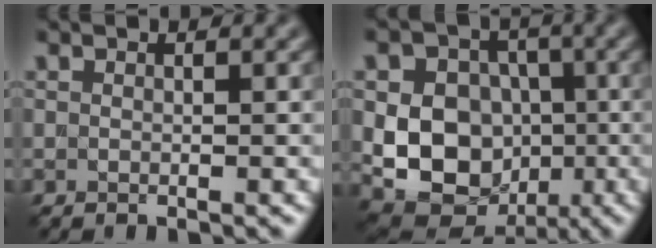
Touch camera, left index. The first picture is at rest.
{"total": 11.1, "force": [-1.2, 9.2, 6.2], "torque": [-0.093, -0.003, -0.041]}